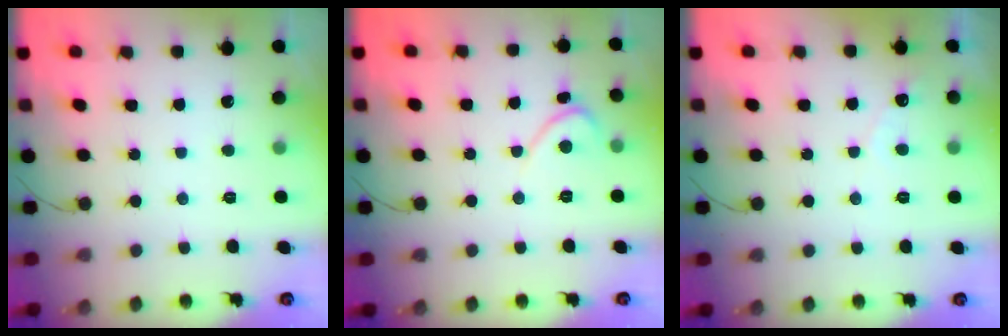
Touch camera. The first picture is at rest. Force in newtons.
{"total": 2.3, "press": 2.3, "slide": 0.1}
{"total": 2.6, "press": 2.6, "slide": 0.1}